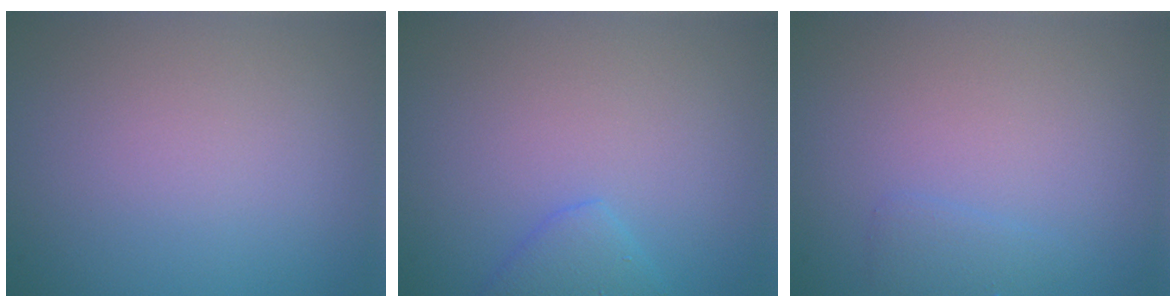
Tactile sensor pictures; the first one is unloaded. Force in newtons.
{"total": 2.2, "press": 2.2, "slide": 0.2}
{"total": 1.0, "press": 1.0, "slide": 0.1}